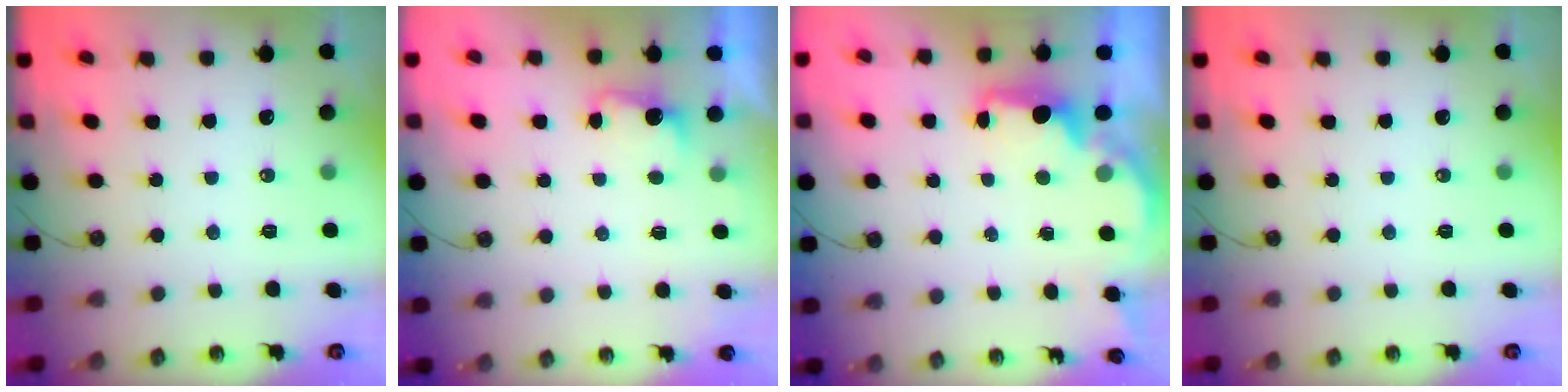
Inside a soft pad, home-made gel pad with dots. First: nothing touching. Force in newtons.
{"total": 1.9, "press": 1.7, "slide": 0.8}
{"total": 2.4, "press": 2.3, "slide": 0.8}
{"total": 0.0}